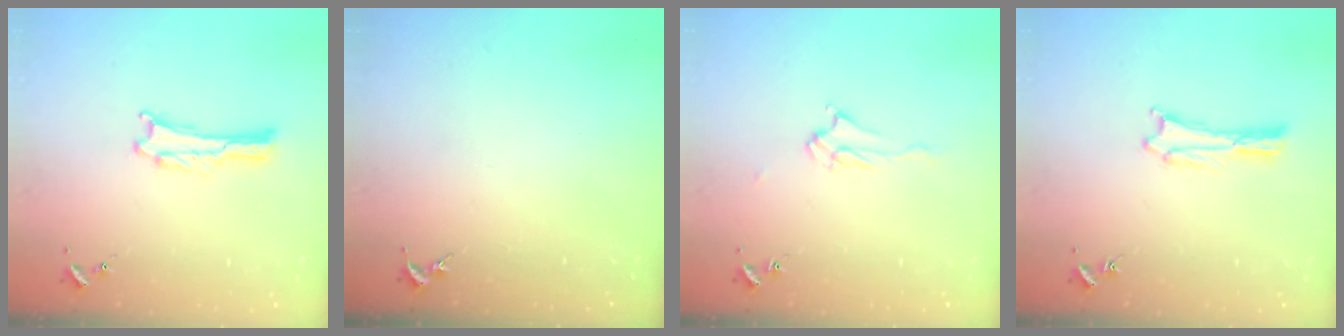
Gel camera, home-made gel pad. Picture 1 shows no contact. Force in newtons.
{"total": 0.0}
{"total": 2.5, "press": 2.4, "slide": 0.4}
{"total": 0.0}